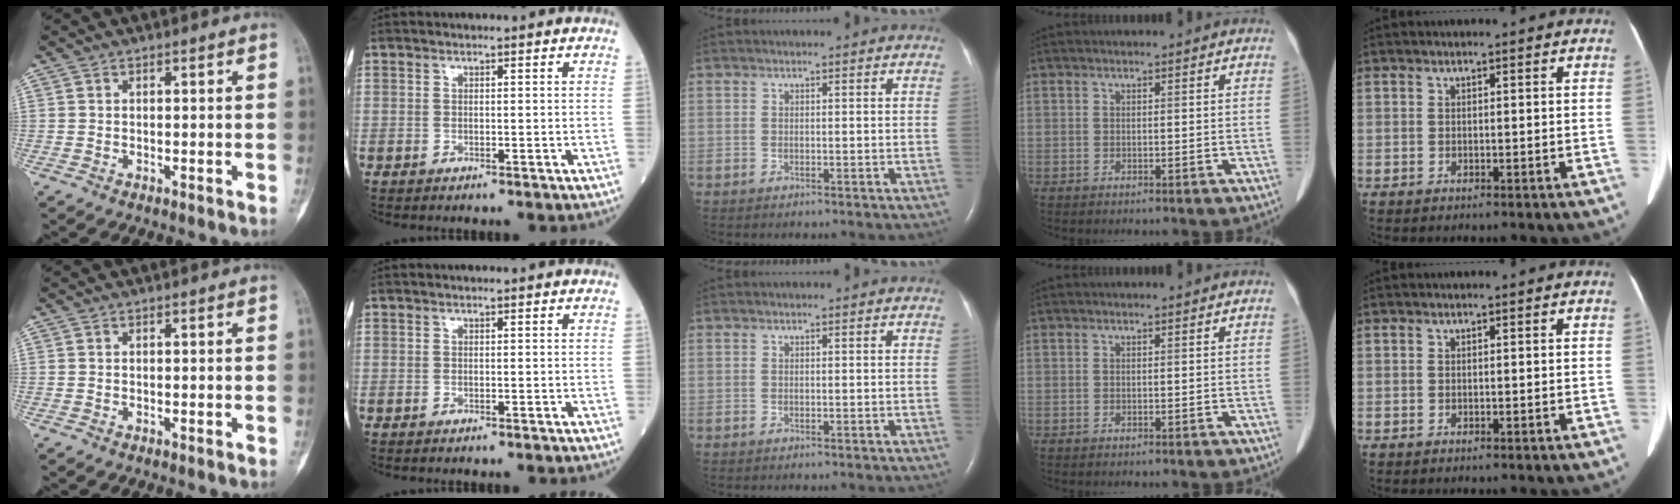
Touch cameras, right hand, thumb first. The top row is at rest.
{}